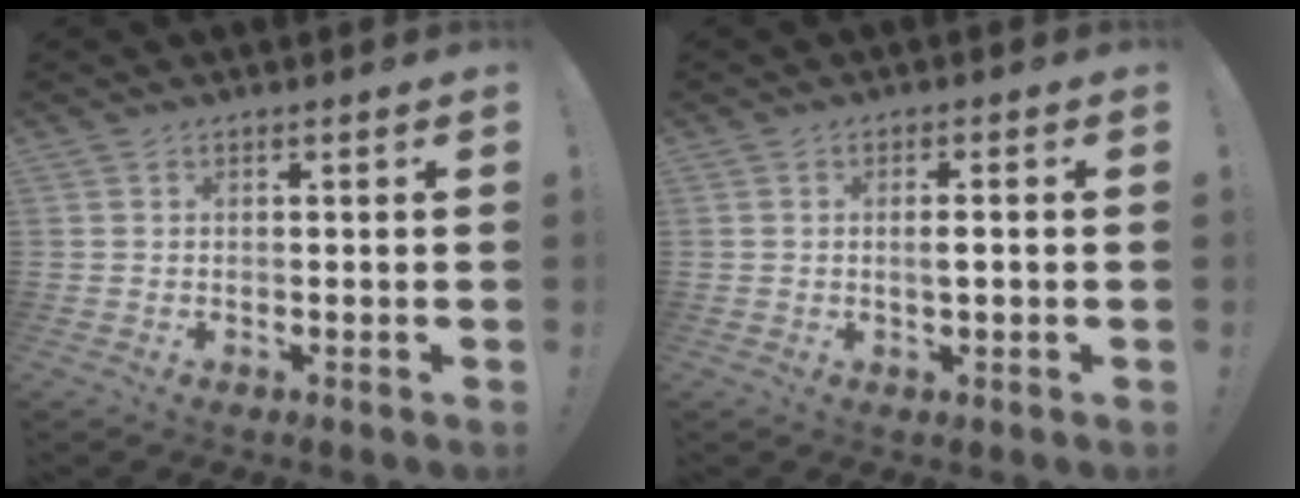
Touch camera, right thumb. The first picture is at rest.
{"total": 2.6, "force": [-0.2, 0.5, 2.5], "torque": [-0.043, 0.001, -0.006]}